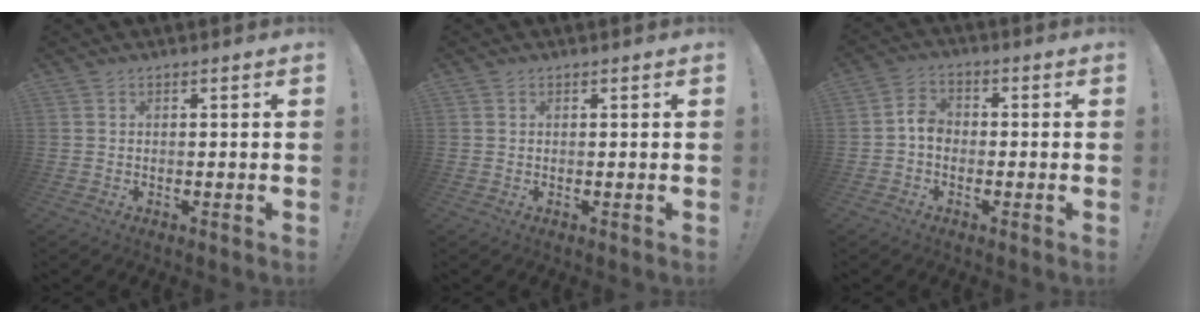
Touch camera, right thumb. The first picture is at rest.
{"total": 0.0}
{"total": 5.4, "force": [-1.5, 3.9, 3.4], "torque": [-0.061, 0.016, -0.027]}